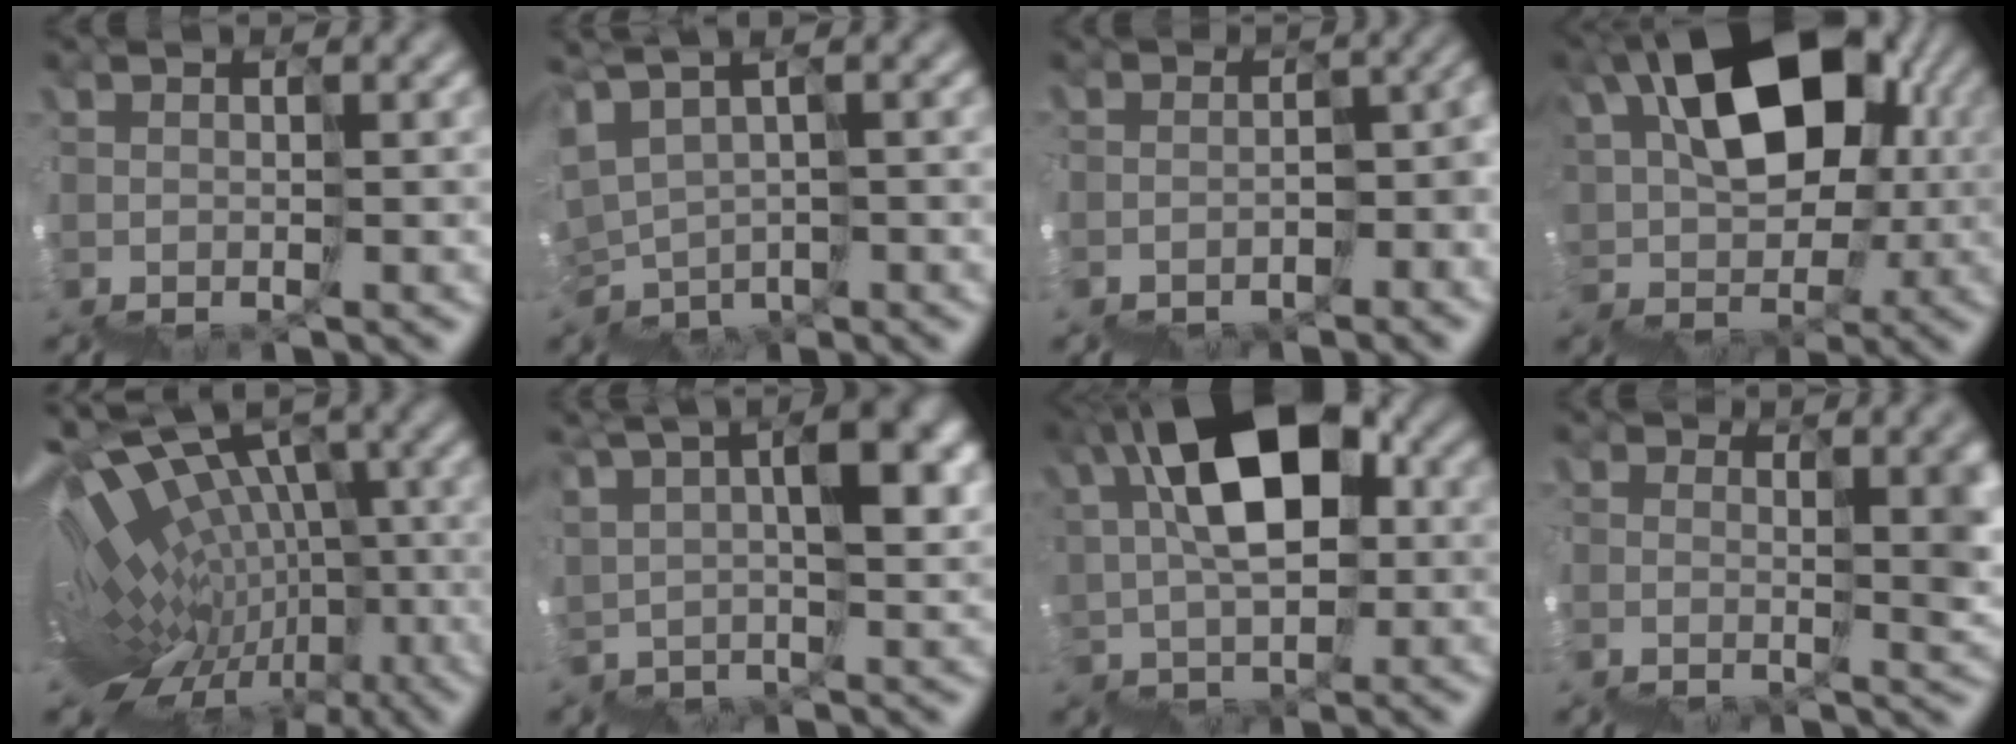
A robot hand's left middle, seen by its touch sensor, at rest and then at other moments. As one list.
[{"total": 1.8, "force": [1.6, 0.4, -0.7], "torque": [0.004, 0.024, 0.031]}, {"total": 5.4, "force": [-3.9, 3.3, 1.6], "torque": [0.002, 0.027, -0.040]}, {"total": 10.7, "force": [5.7, 7.0, 5.8], "torque": [-0.067, 0.049, 0.090]}, {"total": 6.9, "force": [1.2, 4.0, 5.4], "torque": [-0.054, 0.054, 0.042]}, {"total": 6.9, "force": [5.8, 1.9, 3.2], "torque": [-0.070, 0.038, 0.102]}, {"total": 8.4, "force": [5.7, 3.9, 4.9], "torque": [-0.065, 0.065, 0.079]}, {"total": 6.2, "force": [1.4, 3.2, 5.1], "torque": [-0.066, 0.001, 0.032]}]